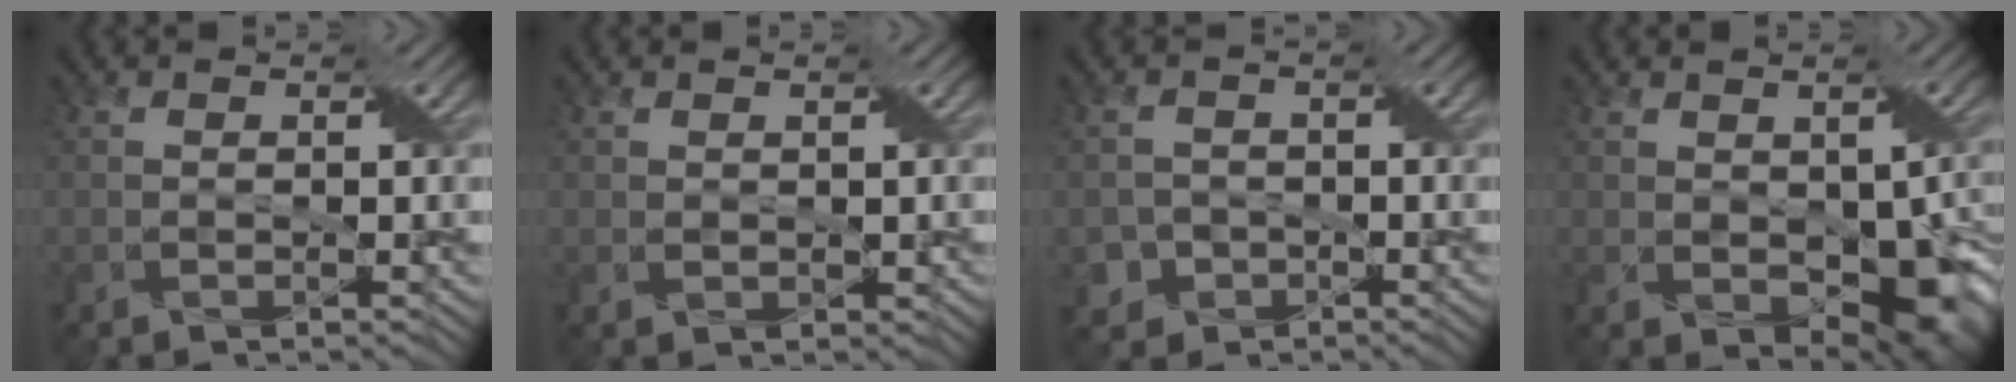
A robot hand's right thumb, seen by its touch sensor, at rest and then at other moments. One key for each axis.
{"total": 0.8, "fx": 0.6, "fy": 0.5, "fz": 0.2, "tx": -0.008, "ty": -0.003, "tz": 0.018}
{"total": 2.6, "fx": -1.2, "fy": 2.3, "fz": 0.2, "tx": -0.005, "ty": -0.004, "tz": -0.020}
{"total": 7.7, "fx": -0.7, "fy": 4.7, "fz": 6.1, "tx": -0.100, "ty": -0.022, "tz": 0.000}